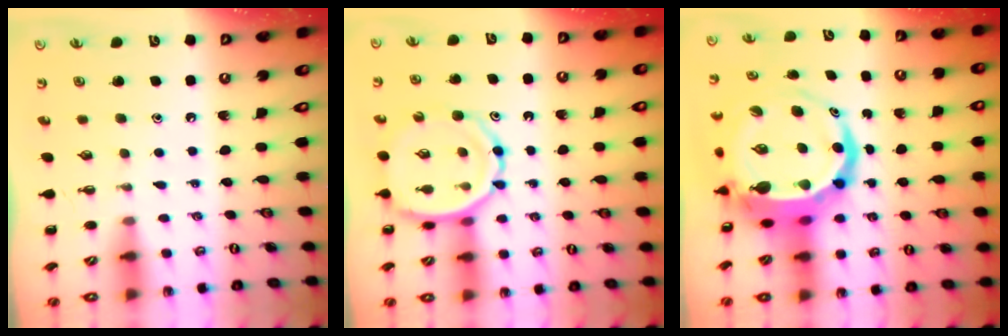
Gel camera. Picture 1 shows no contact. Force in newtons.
{"total": 10.8, "press": 10.4, "slide": 2.8}
{"total": 12.8, "press": 12.3, "slide": 3.6}